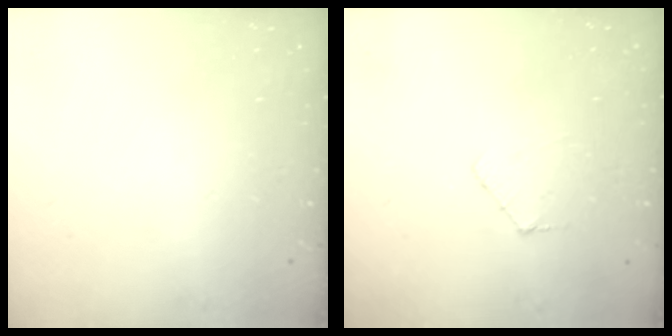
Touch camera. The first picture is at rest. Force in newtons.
{"total": 4.4, "press": 4.4, "slide": 0.4}